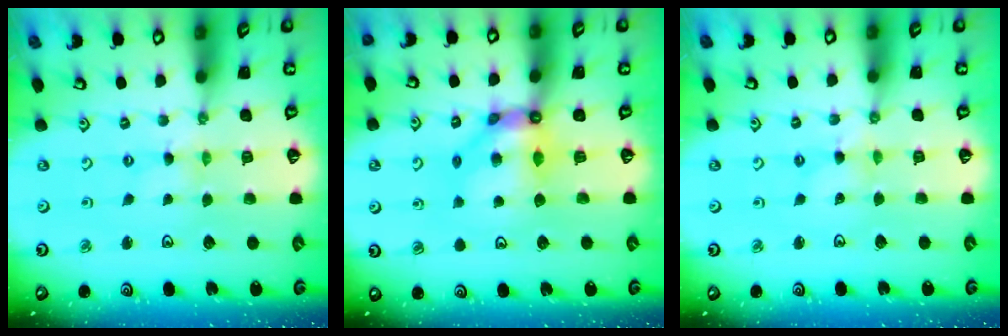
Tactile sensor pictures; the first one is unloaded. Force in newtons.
{"total": 9.6, "press": 9.6, "slide": 1.0}
{"total": 2.6, "press": 2.6, "slide": 0.3}